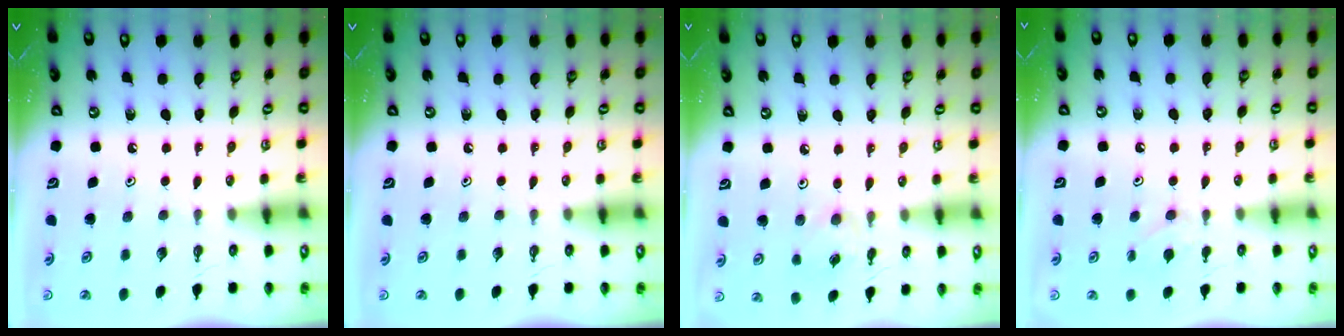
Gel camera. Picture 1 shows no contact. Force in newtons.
{"total": 0.0}
{"total": 3.3, "press": 3.3, "slide": 0.3}
{"total": 5.7, "press": 5.6, "slide": 0.9}